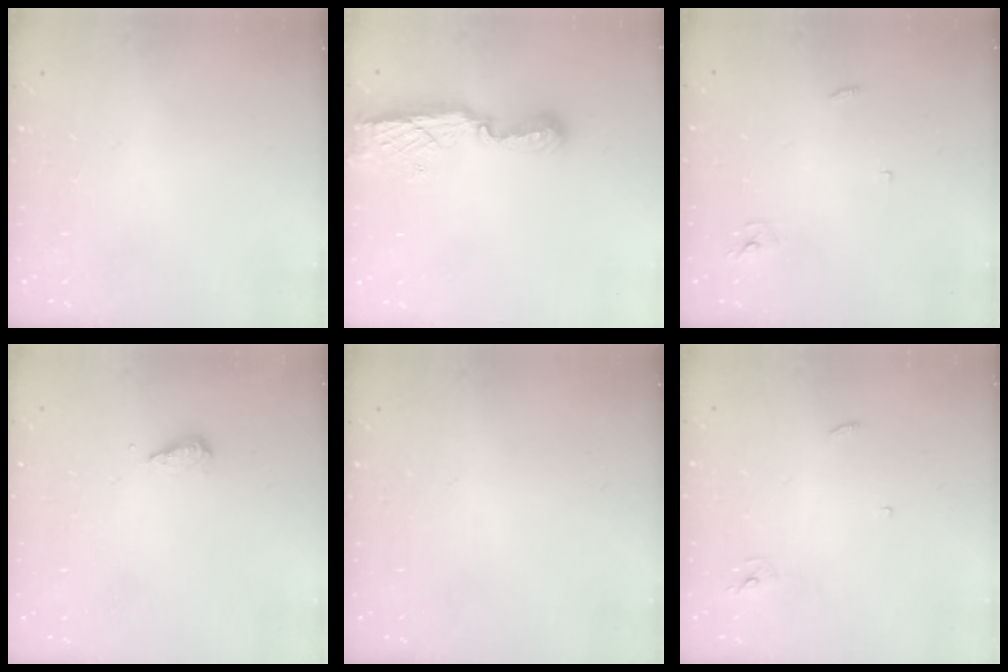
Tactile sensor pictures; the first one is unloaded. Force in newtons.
{"total": 7.9, "press": 7.9, "slide": 0.3}
{"total": 2.5, "press": 2.5, "slide": 0.1}
{"total": 5.2, "press": 5.2, "slide": 0.5}
{"total": 0.0}
{"total": 2.4, "press": 2.4, "slide": 0.1}